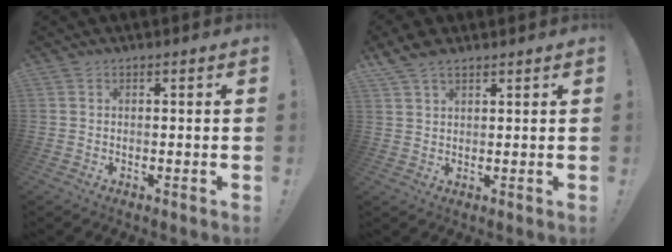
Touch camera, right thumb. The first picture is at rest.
{"total": 5.1, "force": [3.8, 2.2, 2.5], "torque": [-0.038, -0.018, 0.073]}